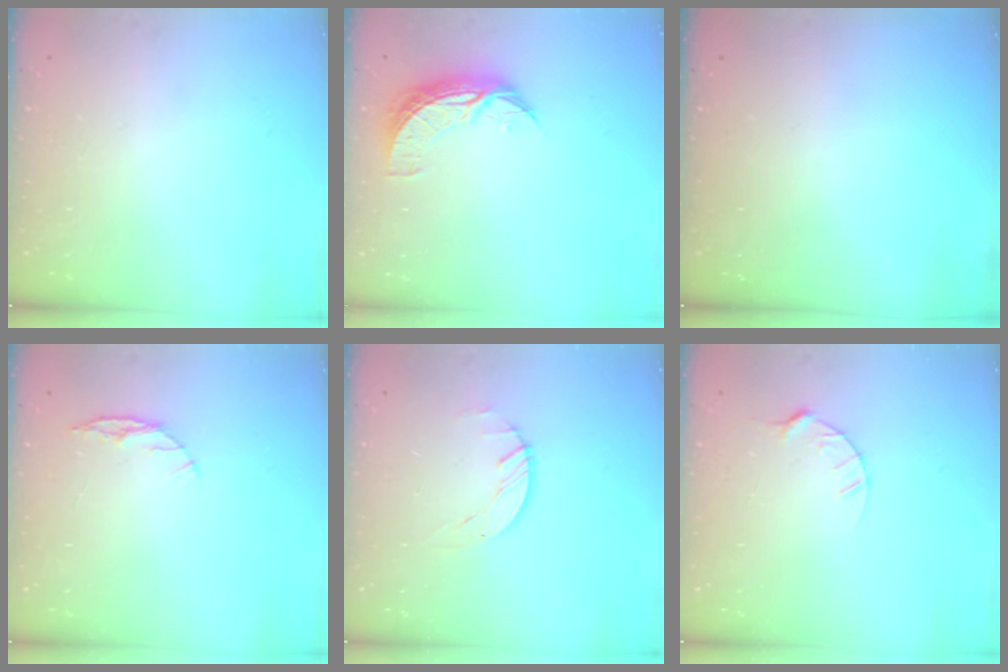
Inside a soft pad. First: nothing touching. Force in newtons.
{"total": 8.8, "press": 8.8, "slide": 0.5}
{"total": 0.0}
{"total": 5.6, "press": 5.5, "slide": 0.6}
{"total": 0.7, "press": 0.7, "slide": 0.2}
{"total": 3.8, "press": 3.8, "slide": 0.4}